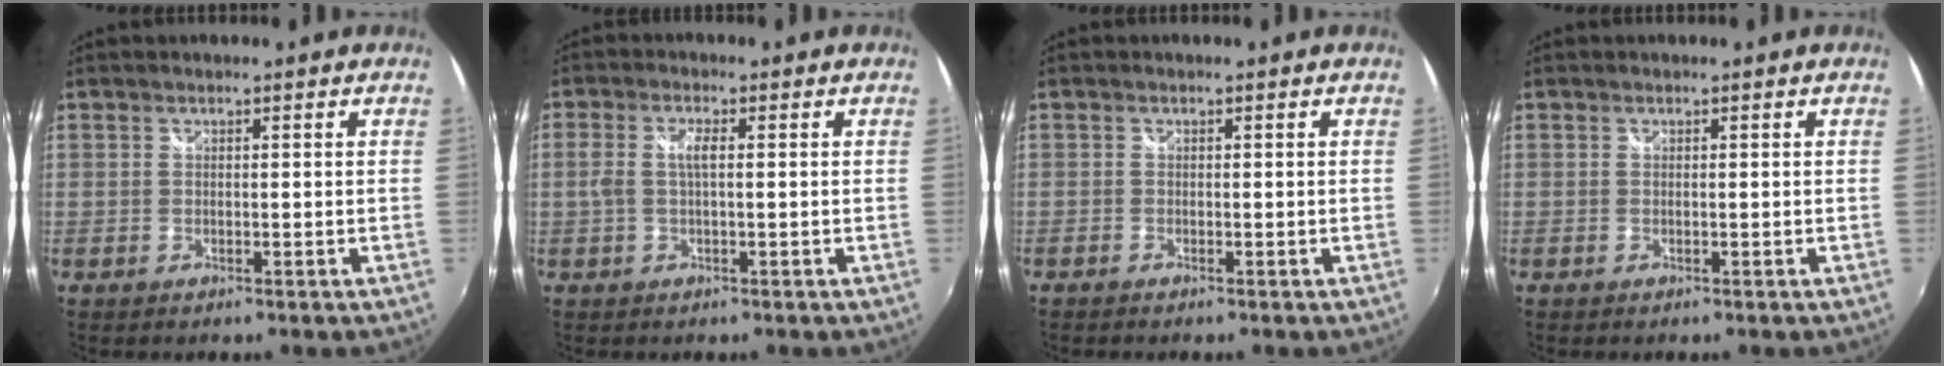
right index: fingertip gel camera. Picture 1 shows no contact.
{"total": 3.4, "force": [0.1, 1.0, 3.3], "torque": [-0.066, 0.003, 0.001]}
{"total": 0.5, "force": [-0.5, 0.2, 0.0], "torque": [-0.002, -0.003, -0.014]}
{"total": 0.0}